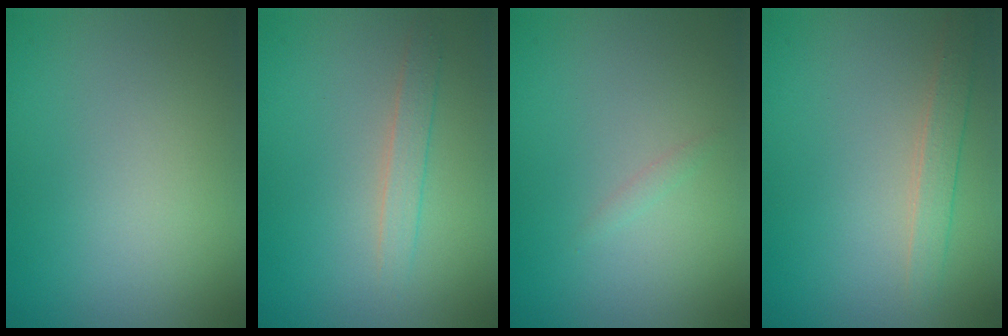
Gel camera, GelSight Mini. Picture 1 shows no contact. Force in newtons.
{"total": 1.5, "press": 1.5, "slide": 0.0}
{"total": 0.5, "press": 0.5, "slide": 0.0}
{"total": 1.8, "press": 1.8, "slide": 0.1}